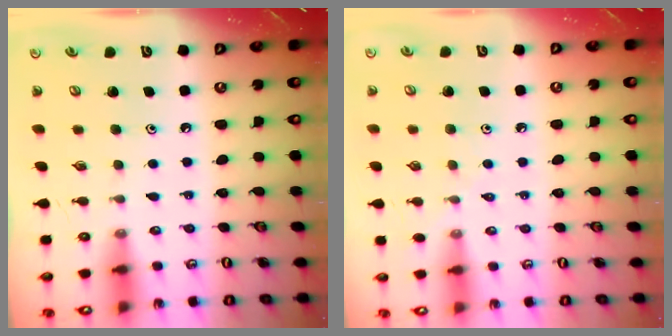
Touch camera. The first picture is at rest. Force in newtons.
{"total": 4.4, "press": 4.4, "slide": 0.7}